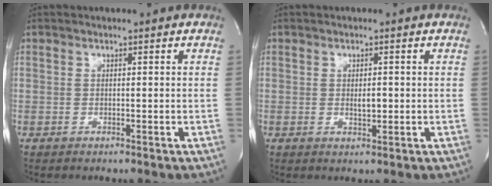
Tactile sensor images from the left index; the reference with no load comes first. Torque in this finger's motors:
{"motor_torque": [0.07, 0.04, 0.01, 0.01]}